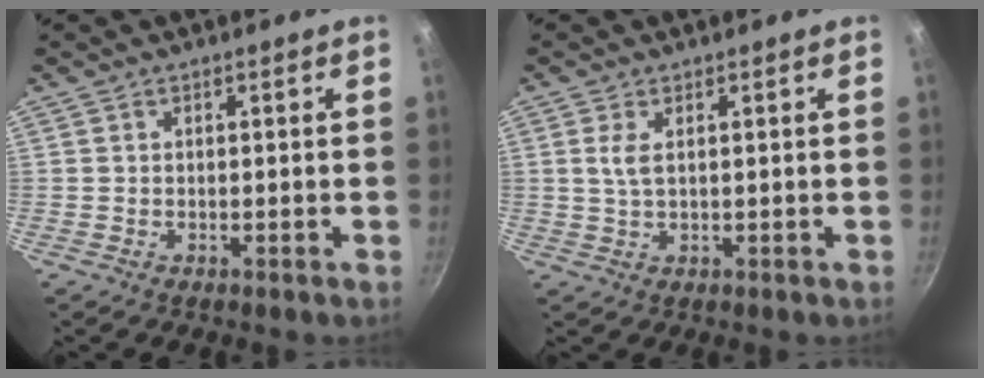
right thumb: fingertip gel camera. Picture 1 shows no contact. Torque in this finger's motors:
{"motor_torque": [-0.69, -0.03, 0.03, -0.12, 0.00]}